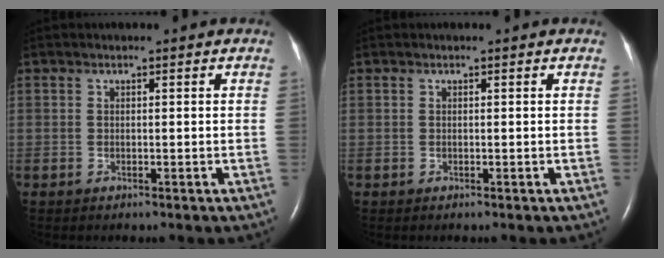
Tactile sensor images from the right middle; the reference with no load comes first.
{"total": 0.0}